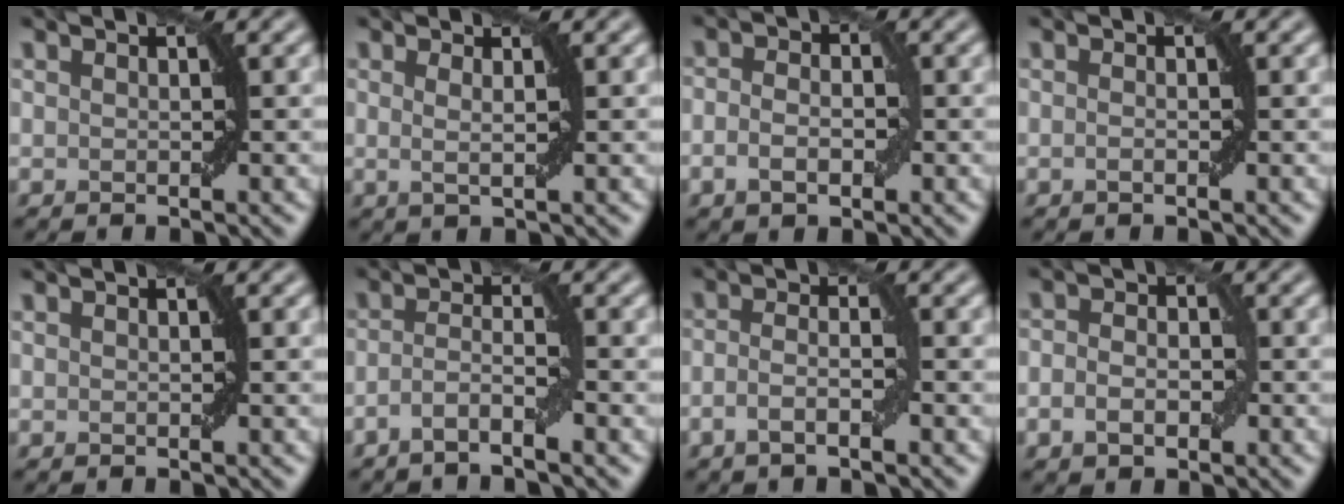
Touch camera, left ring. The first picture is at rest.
{"total": 1.5, "force": [0.4, 0.3, 1.4], "torque": [-0.023, -0.001, 0.003]}
{"total": 2.8, "force": [-0.7, 1.6, 2.1], "torque": [-0.033, 0.002, -0.013]}
{"total": 0.6, "force": [-0.3, 0.1, 0.6], "torque": [-0.011, 0.000, -0.004]}
{"total": 0.0}
{"total": 2.4, "force": [-1.5, 0.2, 1.9], "torque": [-0.038, 0.006, -0.036]}
{"total": 2.3, "force": [-1.1, 0.5, 2.0], "torque": [-0.041, 0.004, -0.025]}
{"total": 2.7, "force": [-0.8, 1.9, 1.9], "torque": [-0.026, 0.000, -0.020]}